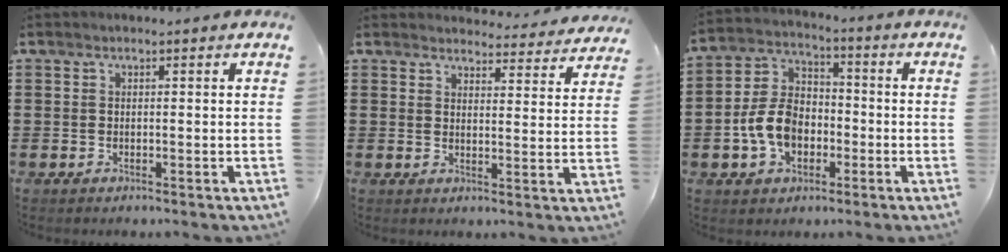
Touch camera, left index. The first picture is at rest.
{"total": 3.8, "force": [3.8, 0.4, 0.4], "torque": [-0.007, -0.028, 0.063]}
{"total": 8.9, "force": [-2.5, 6.3, 5.8], "torque": [-0.145, 0.012, -0.054]}